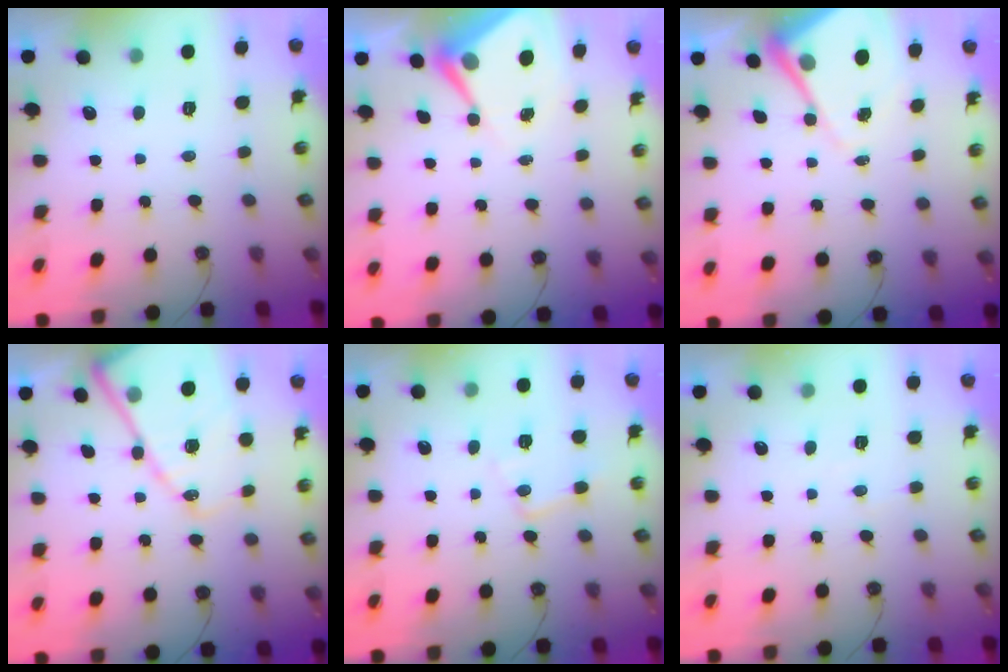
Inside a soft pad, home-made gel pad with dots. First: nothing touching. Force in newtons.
{"total": 7.4, "press": 7.4, "slide": 0.4}
{"total": 8.4, "press": 8.4, "slide": 0.7}
{"total": 16.5, "press": 16.4, "slide": 1.7}
{"total": 9.6, "press": 9.6, "slide": 0.7}
{"total": 2.2, "press": 2.2, "slide": 0.4}